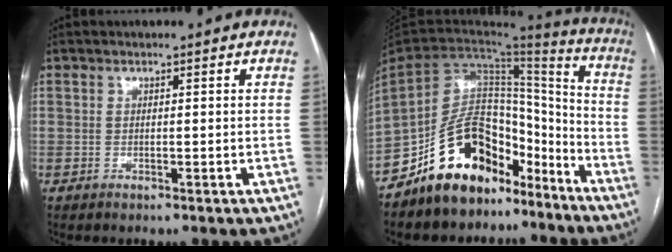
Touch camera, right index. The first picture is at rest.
{"total": 16.9, "force": [-11.7, 9.3, 7.9], "torque": [-0.142, 0.061, -0.199]}